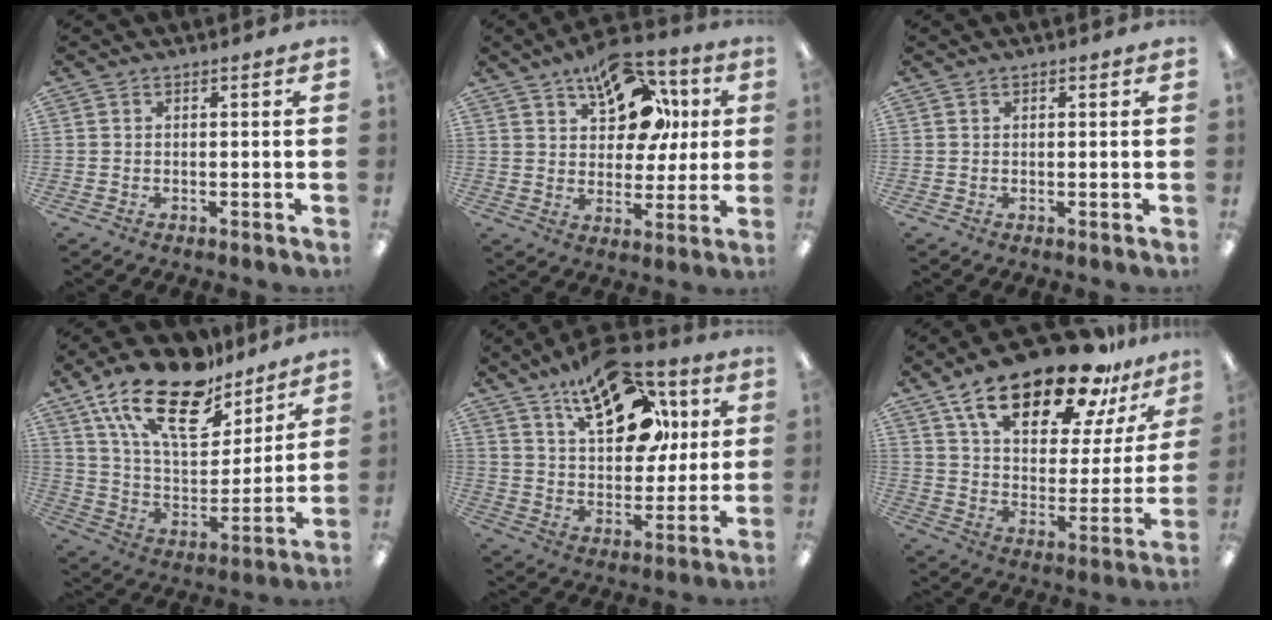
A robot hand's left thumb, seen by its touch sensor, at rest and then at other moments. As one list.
[{"total": 17.4, "force": [8.9, 10.5, 10.7], "torque": [-0.156, -0.032, 0.158]}, {"total": 0.5, "force": [0.3, 0.3, 0.3], "torque": [-0.005, 0.003, 0.005]}, {"total": 22.0, "force": [15.3, 9.8, 12.5], "torque": [-0.233, -0.085, 0.272]}, {"total": 21.7, "force": [12.1, 11.4, 13.9], "torque": [-0.204, -0.053, 0.205]}, {"total": 24.1, "force": [16.9, 9.4, 14.5], "torque": [-0.233, -0.101, 0.286]}]